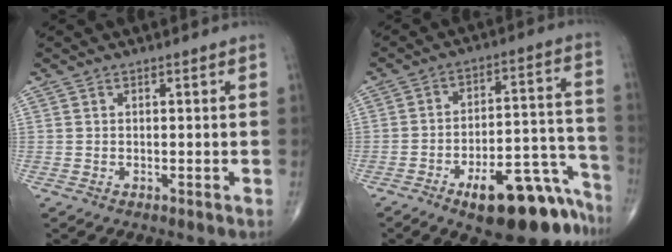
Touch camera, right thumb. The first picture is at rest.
{"total": 18.4, "force": [-12.3, 6.8, 11.8], "torque": [-0.096, 0.111, -0.179]}